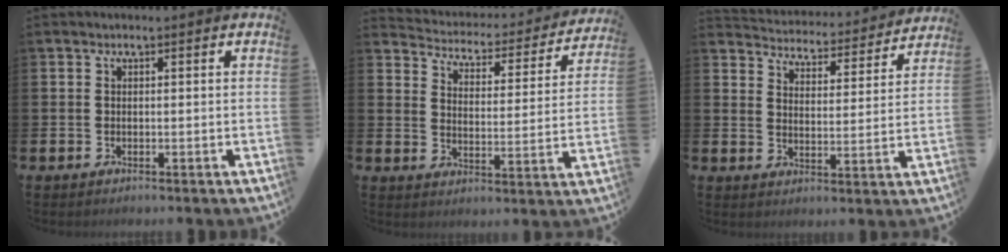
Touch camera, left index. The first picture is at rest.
{"total": 4.2, "force": [4.0, 1.2, 0.4], "torque": [-0.037, -0.039, 0.062]}
{"total": 4.5, "force": [4.4, 0.8, 0.2], "torque": [-0.023, -0.043, 0.071]}